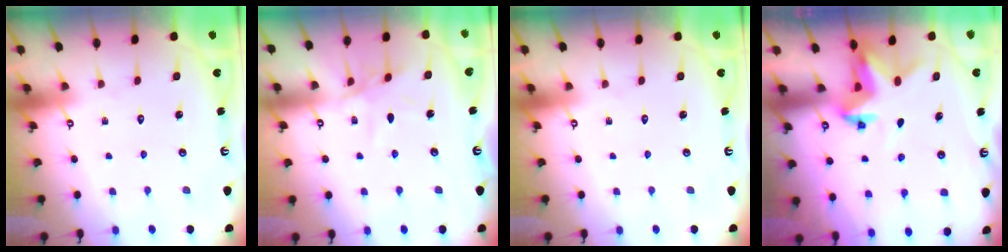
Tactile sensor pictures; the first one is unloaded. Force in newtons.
{"total": 7.7, "press": 7.7, "slide": 0.7}
{"total": 0.0}
{"total": 3.0, "press": 3.0, "slide": 0.0}